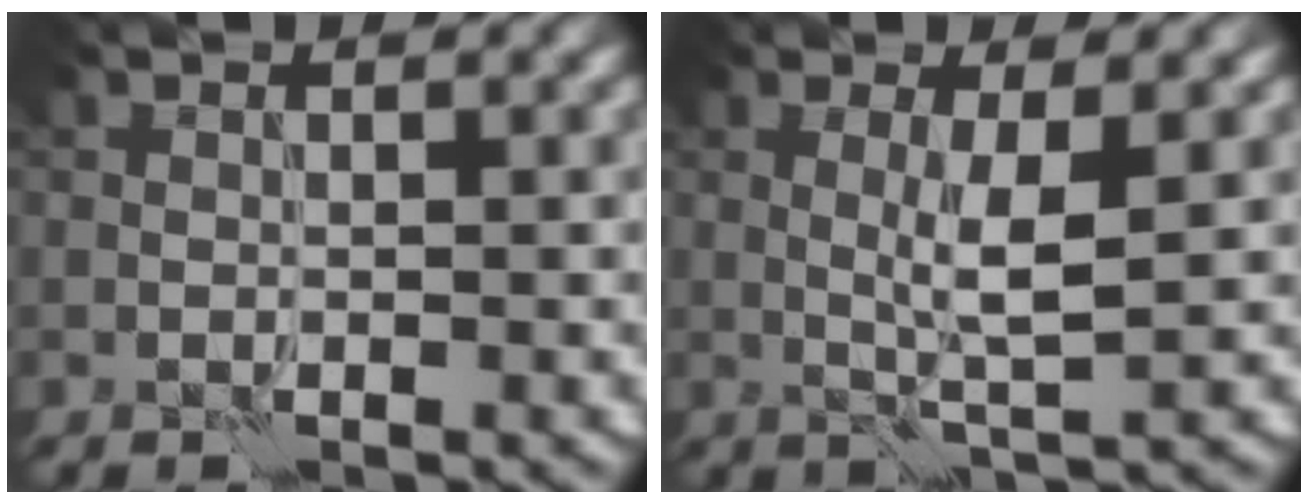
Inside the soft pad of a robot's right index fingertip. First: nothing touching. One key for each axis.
{"total": 3.1, "fx": 0.4, "fy": 0.4, "fz": 3.0, "tx": -0.060, "ty": 0.001, "tz": 0.008}